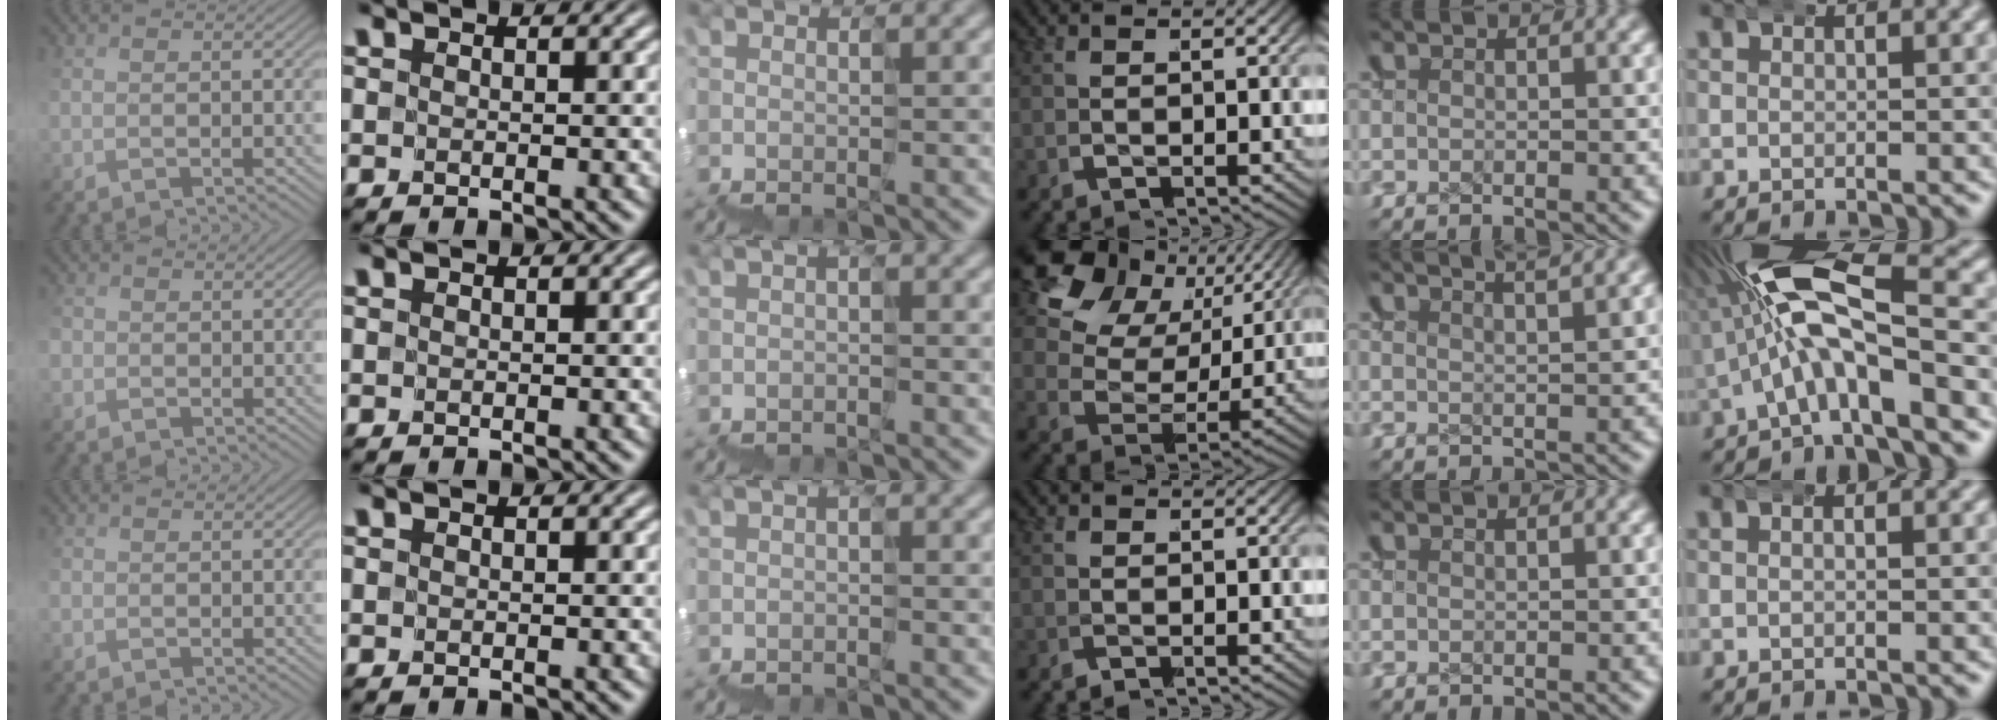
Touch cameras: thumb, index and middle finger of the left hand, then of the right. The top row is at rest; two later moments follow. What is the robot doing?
{"motion": "wrap", "object": "ethernet cable"}